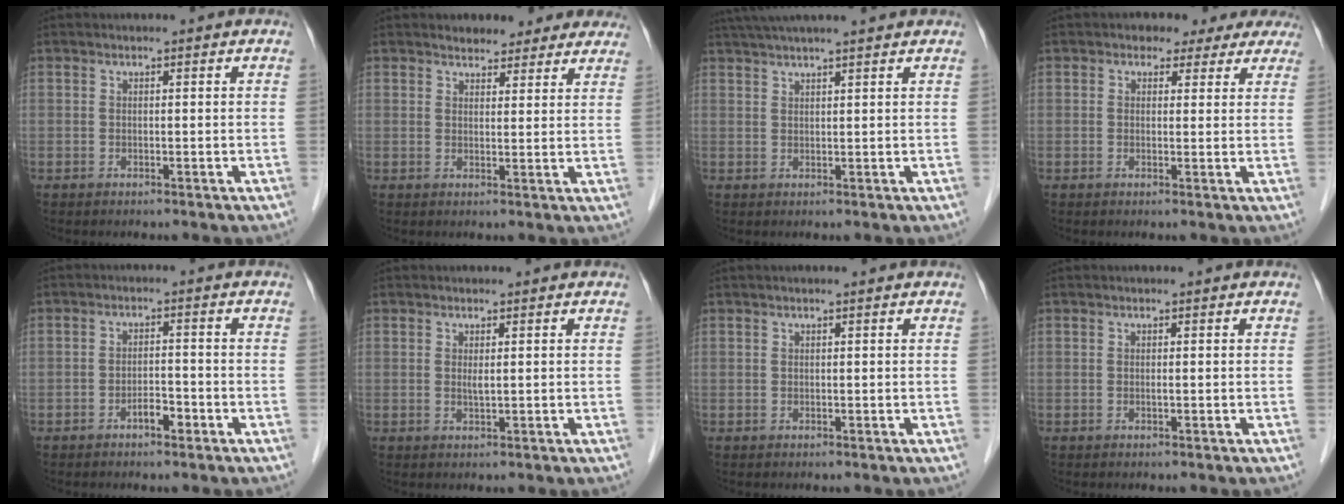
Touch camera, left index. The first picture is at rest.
{"total": 7.7, "force": [6.8, 3.1, 1.9], "torque": [0.000, 0.010, 0.075]}
{"total": 11.3, "force": [9.8, 0.3, 5.6], "torque": [-0.094, 0.042, 0.139]}
{"total": 5.9, "force": [4.5, 3.6, 1.3], "torque": [0.000, 0.012, 0.041]}
{"total": 2.7, "force": [-1.8, 1.0, 1.8], "torque": [-0.030, 0.004, -0.030]}
{"total": 1.0, "force": [0.3, 0.2, 0.9], "torque": [-0.022, -0.003, 0.006]}
{"total": 0.9, "force": [0.7, -0.1, 0.6], "torque": [-0.009, 0.012, 0.013]}
{"total": 0.0}